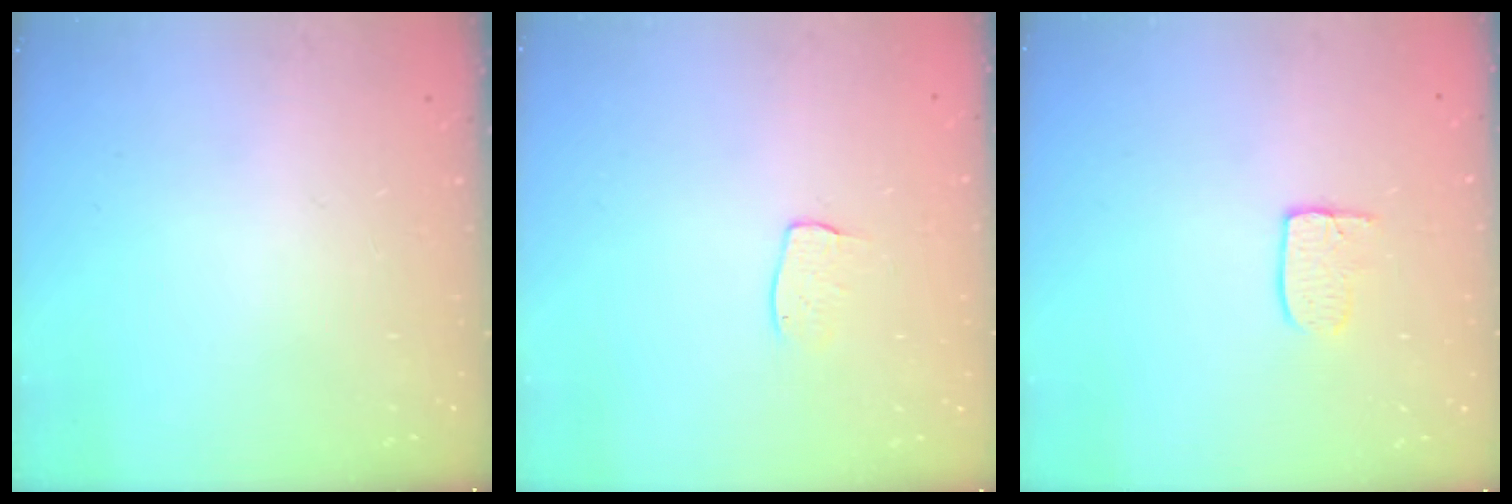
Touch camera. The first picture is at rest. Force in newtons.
{"total": 5.0, "press": 5.0, "slide": 0.3}
{"total": 4.9, "press": 4.9, "slide": 0.3}